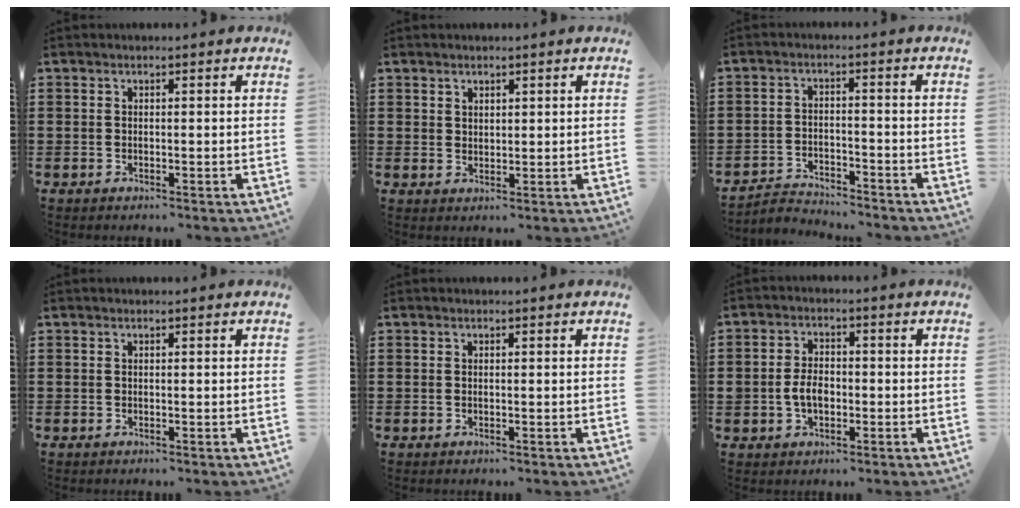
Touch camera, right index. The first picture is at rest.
{"total": 1.7, "force": [1.4, 1.0, 0.1], "torque": [-0.005, 0.004, 0.027]}
{"total": 3.3, "force": [-3.2, 0.7, 0.1], "torque": [-0.011, 0.003, -0.068]}
{"total": 0.0}
{"total": 0.0}
{"total": 4.1, "force": [-0.9, 2.8, 2.9], "torque": [-0.062, 0.004, -0.018]}